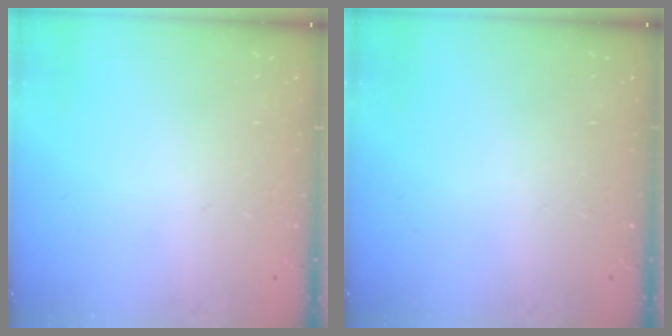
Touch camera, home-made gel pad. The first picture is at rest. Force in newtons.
{"total": 0.0}